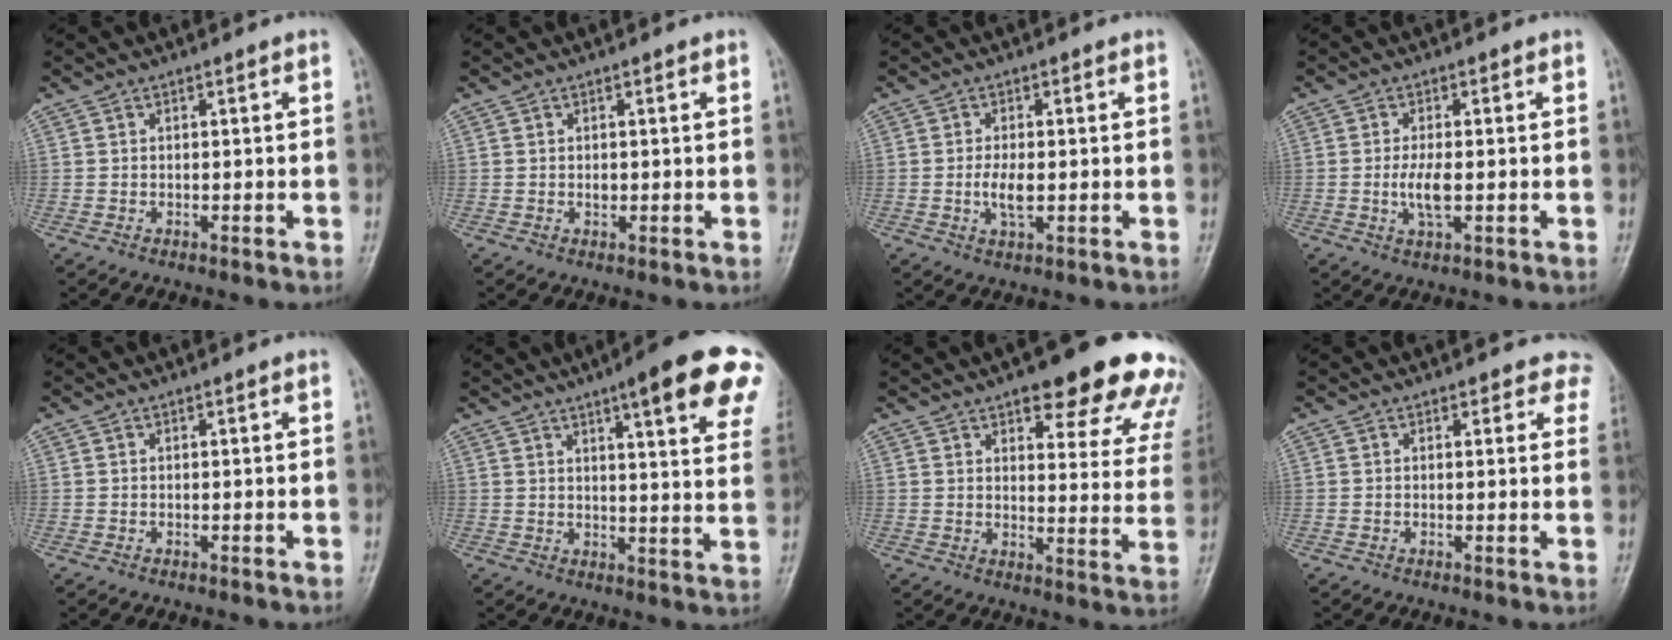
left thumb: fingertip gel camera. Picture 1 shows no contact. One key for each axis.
{"total": 0.9, "fx": 0.1, "fy": 0.7, "fz": 0.6, "tx": -0.008, "ty": 0.000, "tz": 0.000}
{"total": 3.8, "fx": -0.4, "fy": 1.7, "fz": 3.4, "tx": -0.068, "ty": -0.005, "tz": -0.009}
{"total": 4.2, "fx": -0.5, "fy": 1.6, "fz": 3.9, "tx": -0.082, "ty": -0.007, "tz": -0.010}
{"total": 0.0}
{"total": 18.3, "fx": 10.5, "fy": 3.3, "fz": 14.6, "tx": -0.167, "ty": -0.033, "tz": 0.123}
{"total": 21.0, "fx": 15.1, "fy": 6.4, "fz": 13.1, "tx": -0.109, "ty": -0.058, "tz": 0.169}
{"total": 4.5, "fx": 3.8, "fy": 2.3, "fz": 0.6, "tx": 0.037, "ty": -0.014, "tz": 0.018}